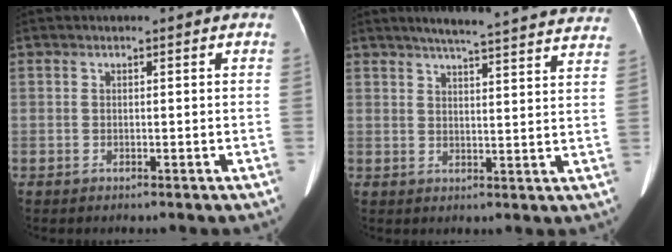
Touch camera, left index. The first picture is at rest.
{"total": 23.6, "force": [21.6, 1.8, 9.5], "torque": [-0.130, -0.025, 0.253]}